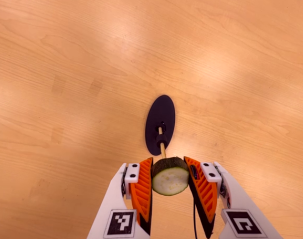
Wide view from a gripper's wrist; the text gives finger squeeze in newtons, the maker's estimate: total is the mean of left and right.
{"total": 11.6, "left": 11.3, "right": 11.9}